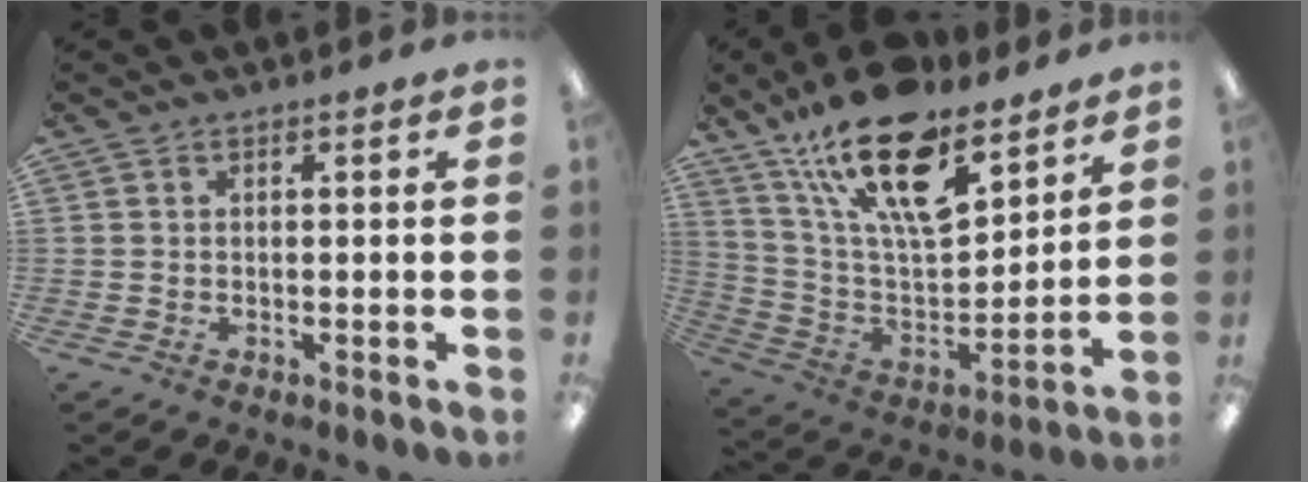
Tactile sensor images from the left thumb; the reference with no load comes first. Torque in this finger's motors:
{"motor_torque": [1.21, 1.30, 1.44, -1.33, 0.35]}